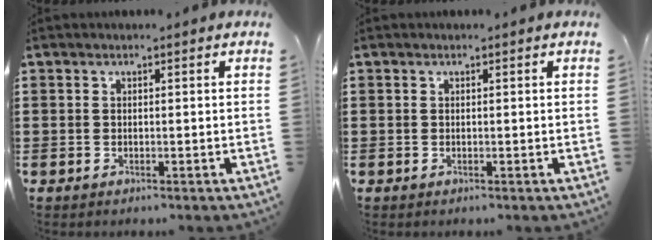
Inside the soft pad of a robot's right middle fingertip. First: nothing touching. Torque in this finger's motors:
{"motor_torque": [-0.17, -0.17, 0.01, -0.01]}